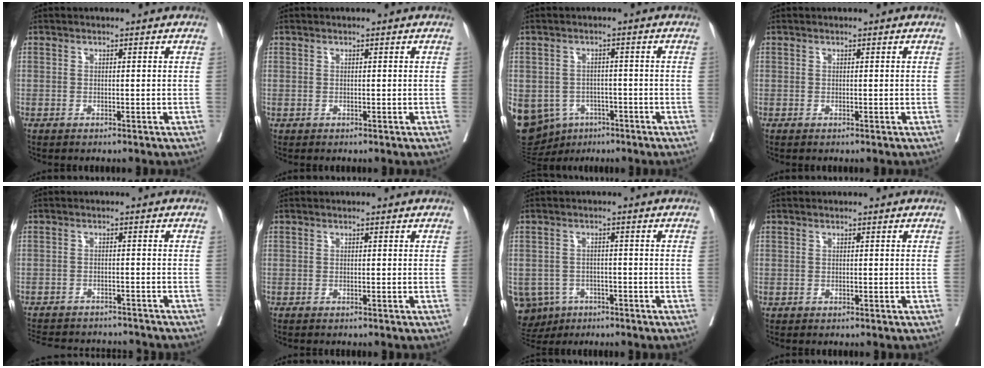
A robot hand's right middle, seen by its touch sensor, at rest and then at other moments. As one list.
[{"total": 0.0}, {"total": 19.1, "force": [-8.3, 15.3, 7.9], "torque": [-0.246, -0.003, -0.109]}, {"total": 0.0}, {"total": 14.2, "force": [-13.0, 4.0, 4.0], "torque": [-0.092, 0.002, -0.168]}, {"total": 0.5, "force": [-0.5, 0.1, 0.1], "torque": [-0.005, -0.002, -0.010]}, {"total": 8.9, "force": [-4.9, 7.1, 2.0], "torque": [-0.057, -0.002, -0.066]}, {"total": 0.0}]